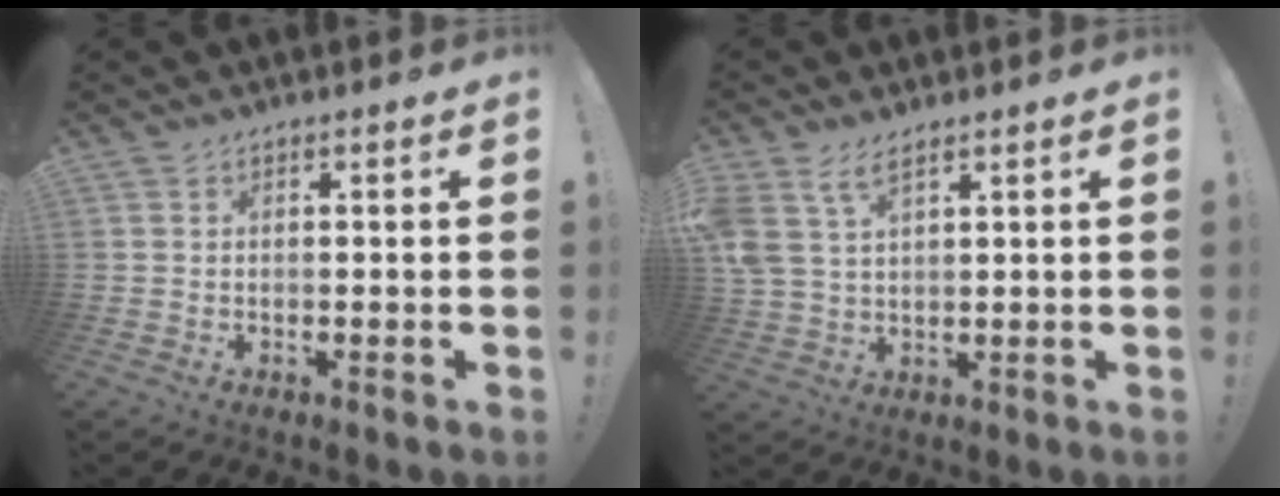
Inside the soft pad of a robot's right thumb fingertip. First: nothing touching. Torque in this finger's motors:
{"motor_torque": [0.35, 0.43, 1.11, 0.26, 0.28]}